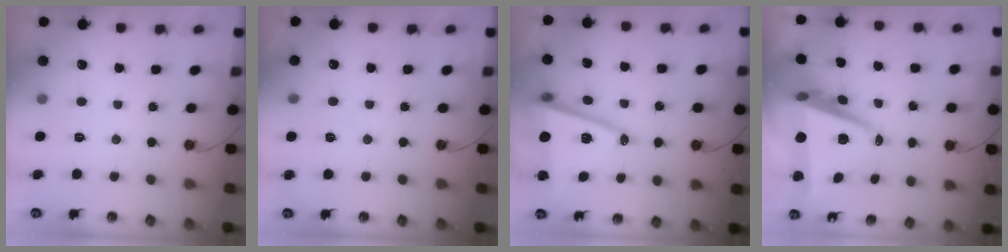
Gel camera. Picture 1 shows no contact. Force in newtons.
{"total": 3.7, "press": 1.6, "slide": 3.3}
{"total": 14.3, "press": 13.8, "slide": 3.9}
{"total": 12.0, "press": 11.3, "slide": 4.0}